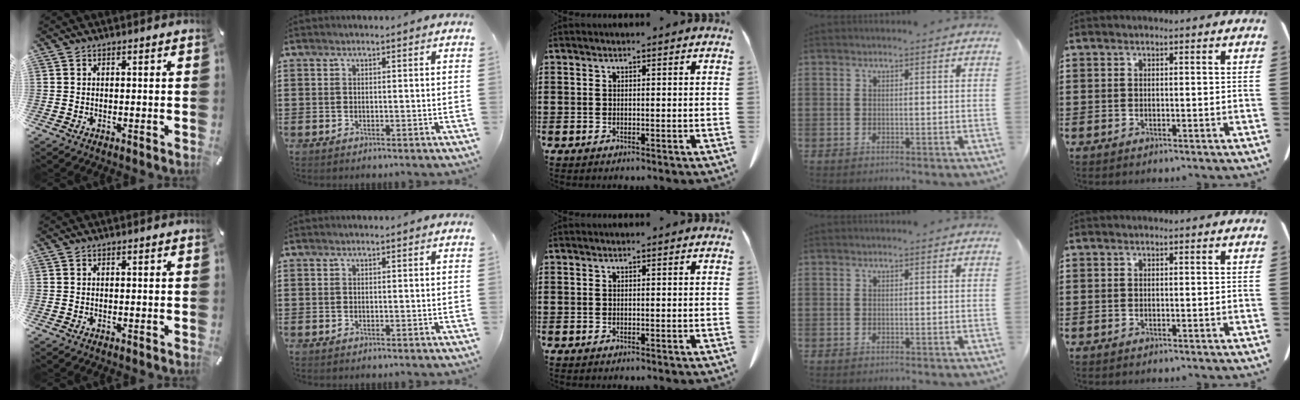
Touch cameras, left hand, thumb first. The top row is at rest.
{}